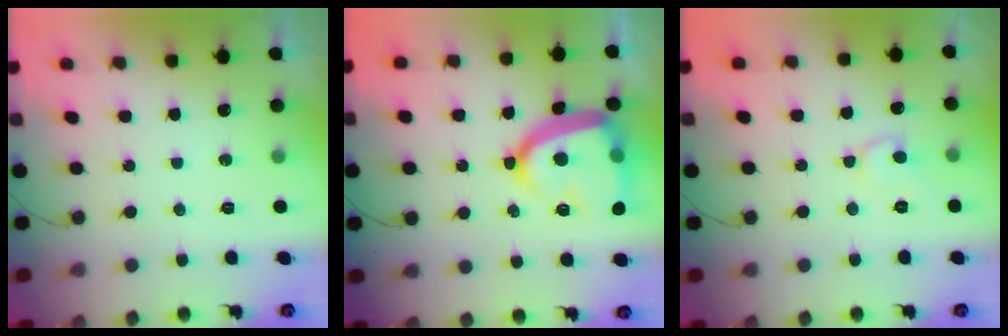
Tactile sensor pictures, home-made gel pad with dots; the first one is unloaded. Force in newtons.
{"total": 19.6, "press": 19.5, "slide": 1.7}
{"total": 6.4, "press": 6.4, "slide": 0.3}